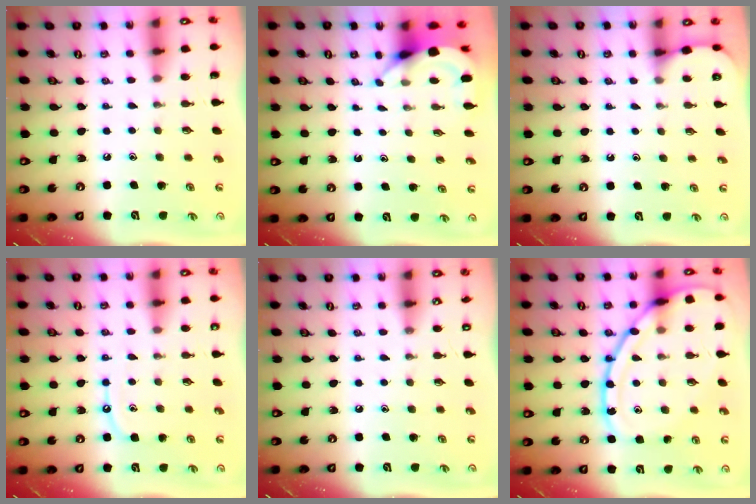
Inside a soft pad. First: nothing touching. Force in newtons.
{"total": 3.5, "press": 3.5, "slide": 0.2}
{"total": 2.5, "press": 2.5, "slide": 0.2}
{"total": 7.2, "press": 7.1, "slide": 0.8}
{"total": 0.0}
{"total": 17.5, "press": 17.5, "slide": 1.4}